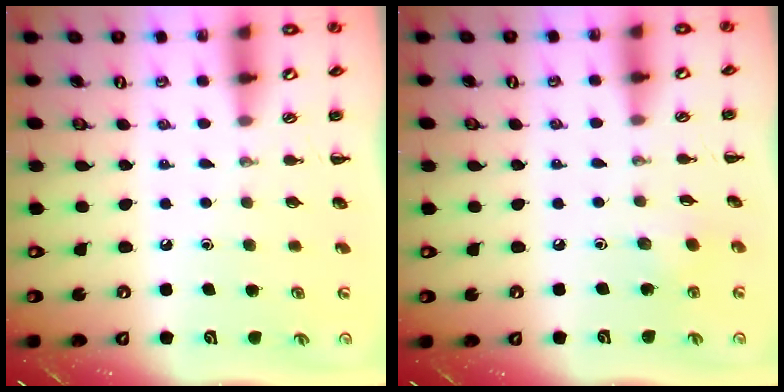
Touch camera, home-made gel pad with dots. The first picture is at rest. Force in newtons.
{"total": 2.7, "press": 2.6, "slide": 0.6}